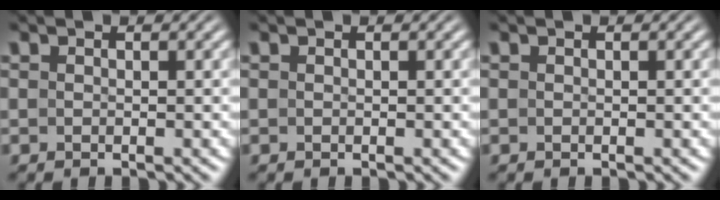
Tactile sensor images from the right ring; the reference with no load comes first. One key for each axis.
{"total": 0.0}
{"total": 0.0}